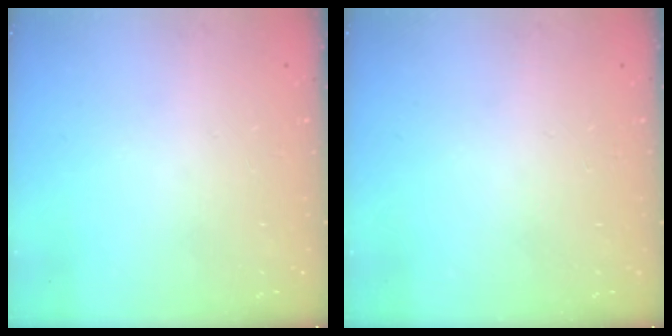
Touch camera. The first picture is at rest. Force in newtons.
{"total": 0.0}